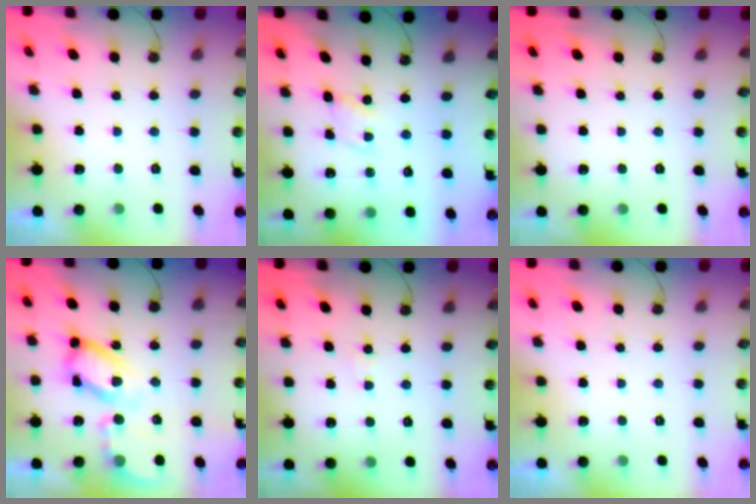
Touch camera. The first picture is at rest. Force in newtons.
{"total": 1.9, "press": 1.9, "slide": 0.2}
{"total": 0.0}
{"total": 13.9, "press": 13.8, "slide": 1.3}
{"total": 1.9, "press": 1.9, "slide": 0.2}
{"total": 0.0}